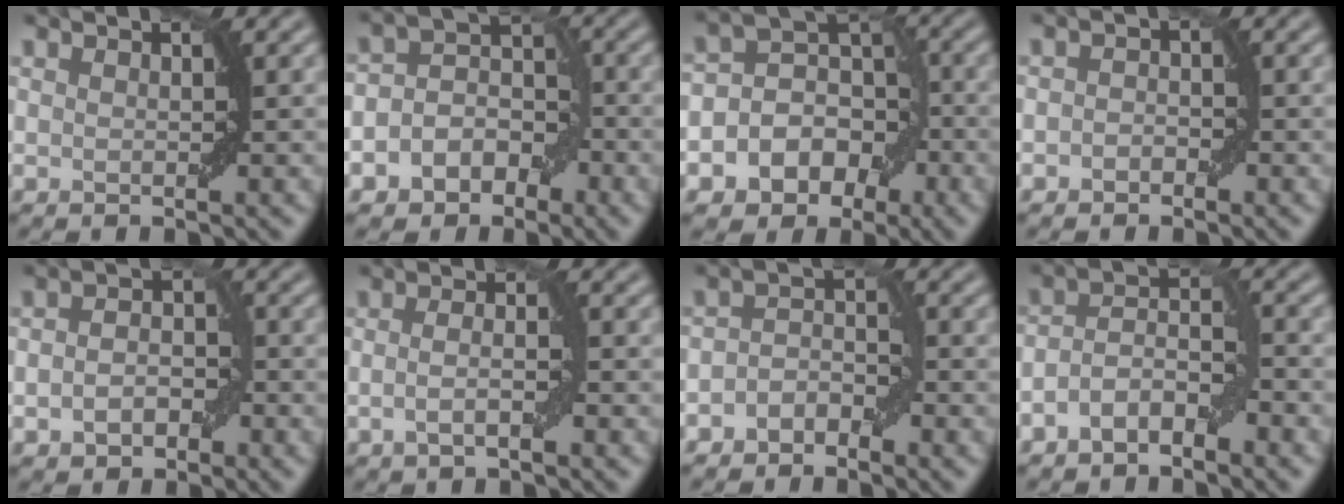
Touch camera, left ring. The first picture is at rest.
{"total": 5.2, "force": [-2.3, 4.2, 2.1], "torque": [-0.001, 0.015, -0.054]}
{"total": 7.7, "force": [-2.9, 6.4, 3.1], "torque": [-0.031, 0.021, -0.066]}
{"total": 1.1, "force": [-0.6, 0.8, 0.5], "torque": [-0.009, 0.003, -0.013]}
{"total": 3.0, "force": [-0.9, 2.1, 2.0], "torque": [-0.028, 0.002, -0.017]}
{"total": 2.3, "force": [-0.5, 0.6, 2.2], "torque": [-0.042, -0.002, -0.011]}
{"total": 2.1, "force": [-1.5, 1.3, 0.9], "torque": [-0.015, 0.012, -0.029]}
{"total": 3.9, "force": [-2.1, 1.8, 2.7], "torque": [-0.049, 0.013, -0.040]}